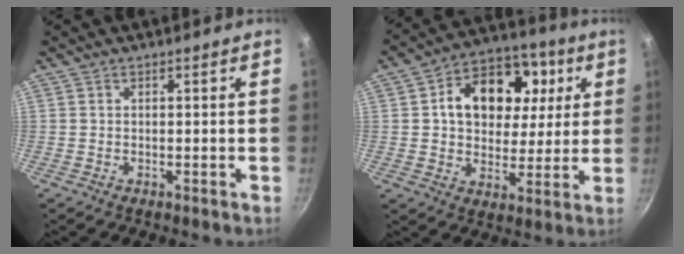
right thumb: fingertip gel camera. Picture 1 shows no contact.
{"total": 17.7, "force": [4.2, 12.5, 11.8], "torque": [-0.133, 0.015, 0.063]}